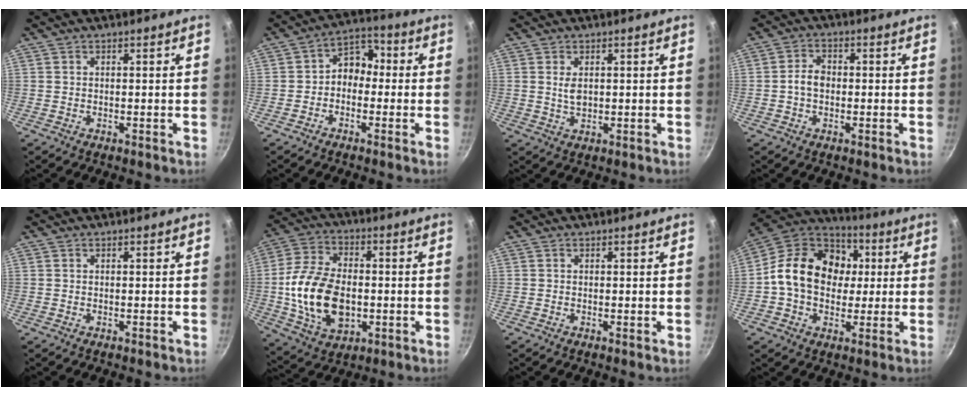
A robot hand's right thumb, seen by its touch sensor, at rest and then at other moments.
{"total": 6.5, "force": [-0.9, 5.1, 3.9], "torque": [-0.021, 0.033, -0.032]}
{"total": 2.9, "force": [0.6, 1.7, 2.3], "torque": [-0.037, -0.006, 0.013]}
{"total": 3.9, "force": [-0.4, 2.8, 2.6], "torque": [-0.036, 0.016, -0.012]}
{"total": 0.0}
{"total": 17.7, "force": [-1.8, 11.3, 13.5], "torque": [-0.241, 0.014, -0.029]}
{"total": 0.0}
{"total": 19.5, "force": [1.7, 15.3, 11.9], "torque": [-0.171, 0.031, 0.013]}